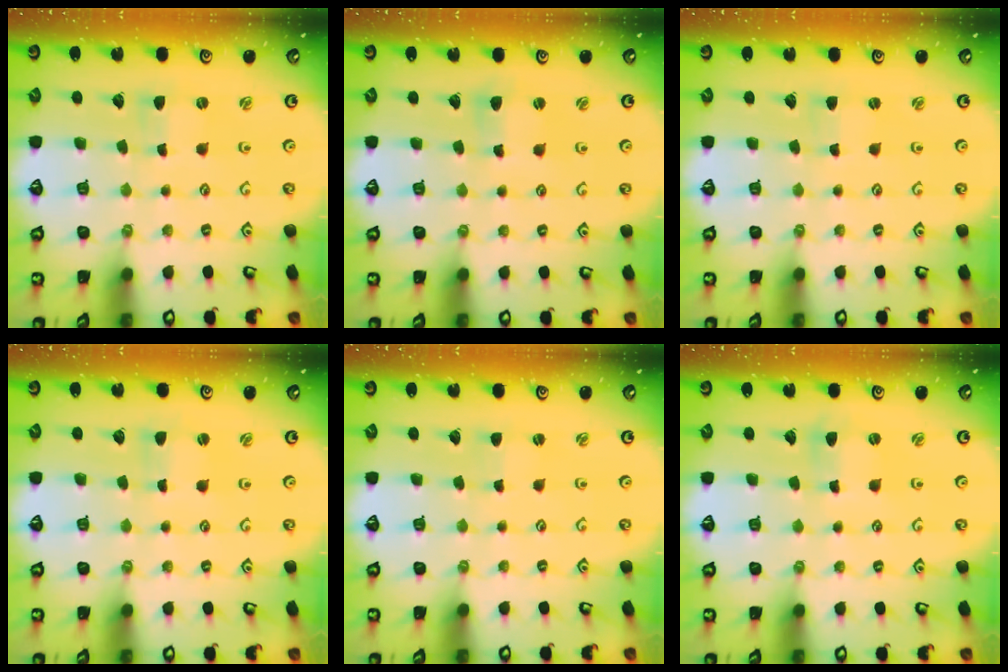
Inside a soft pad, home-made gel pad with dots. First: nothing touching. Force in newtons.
{"total": 2.3, "press": 2.2, "slide": 0.3}
{"total": 0.5, "press": 0.5, "slide": 0.1}
{"total": 0.6, "press": 0.5, "slide": 0.2}
{"total": 0.5, "press": 0.5, "slide": 0.1}
{"total": 1.6, "press": 1.6, "slide": 0.3}